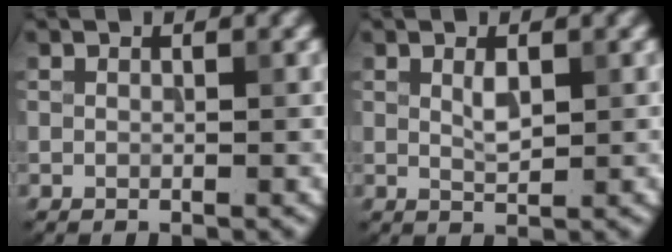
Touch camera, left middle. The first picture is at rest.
{"total": 1.0, "force": [0.1, 0.2, 0.9], "torque": [-0.021, -0.005, 0.001]}